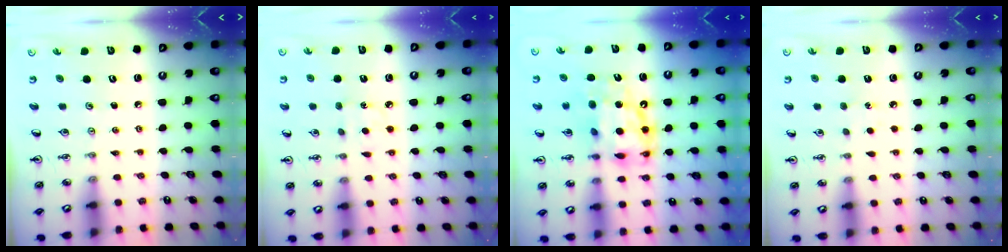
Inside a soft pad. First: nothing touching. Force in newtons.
{"total": 5.0, "press": 4.9, "slide": 0.6}
{"total": 13.5, "press": 13.4, "slide": 1.2}
{"total": 3.3, "press": 3.3, "slide": 0.4}